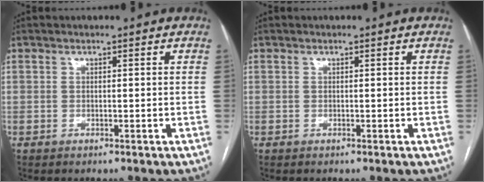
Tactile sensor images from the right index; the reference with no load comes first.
{"total": 0.0}